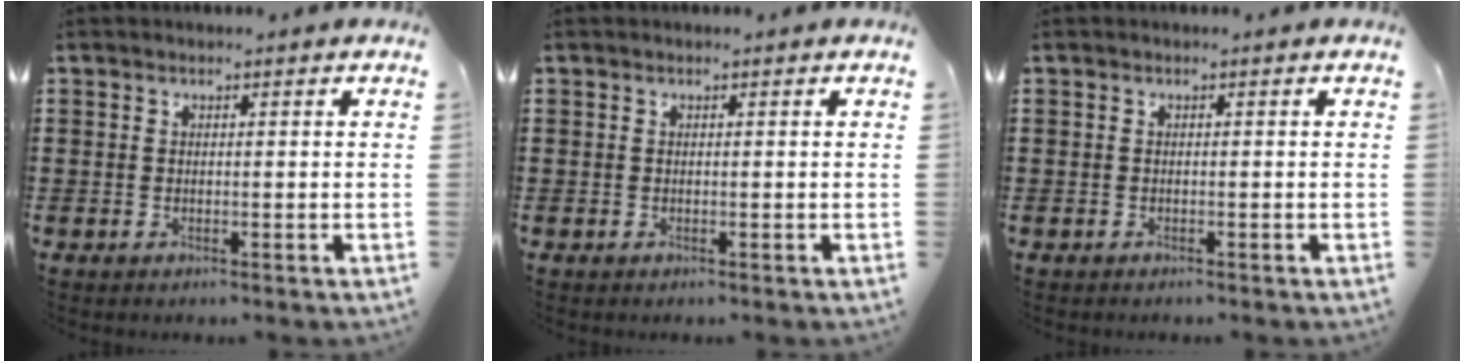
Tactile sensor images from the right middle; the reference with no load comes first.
{"total": 0.0}
{"total": 0.0}